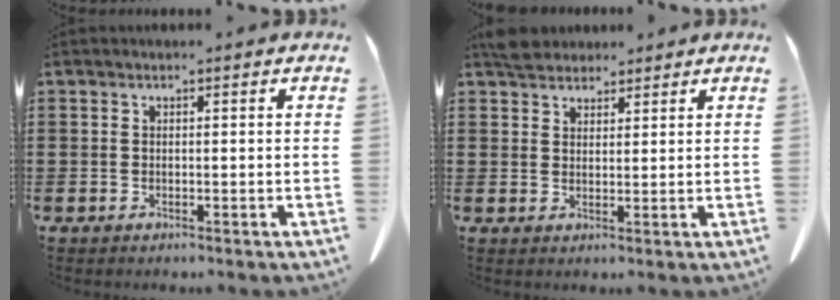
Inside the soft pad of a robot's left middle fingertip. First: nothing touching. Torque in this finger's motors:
{"motor_torque": [0.61, 0.40, 0.09, 0.00]}